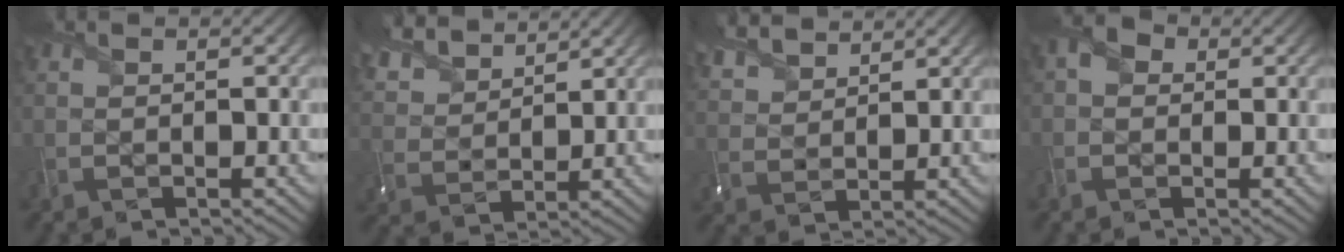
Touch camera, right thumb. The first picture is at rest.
{"total": 8.9, "force": [7.0, 3.8, 4.0], "torque": [-0.121, 0.022, 0.131]}
{"total": 6.7, "force": [5.6, 2.4, 2.8], "torque": [-0.081, 0.017, 0.111]}
{"total": 2.4, "force": [0.2, 2.1, 1.2], "torque": [-0.025, 0.005, -0.005]}